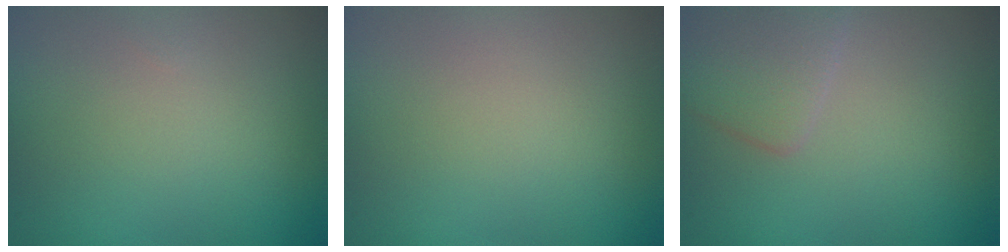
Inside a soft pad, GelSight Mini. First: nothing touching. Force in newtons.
{"total": 0.0}
{"total": 2.6, "press": 2.6, "slide": 0.1}